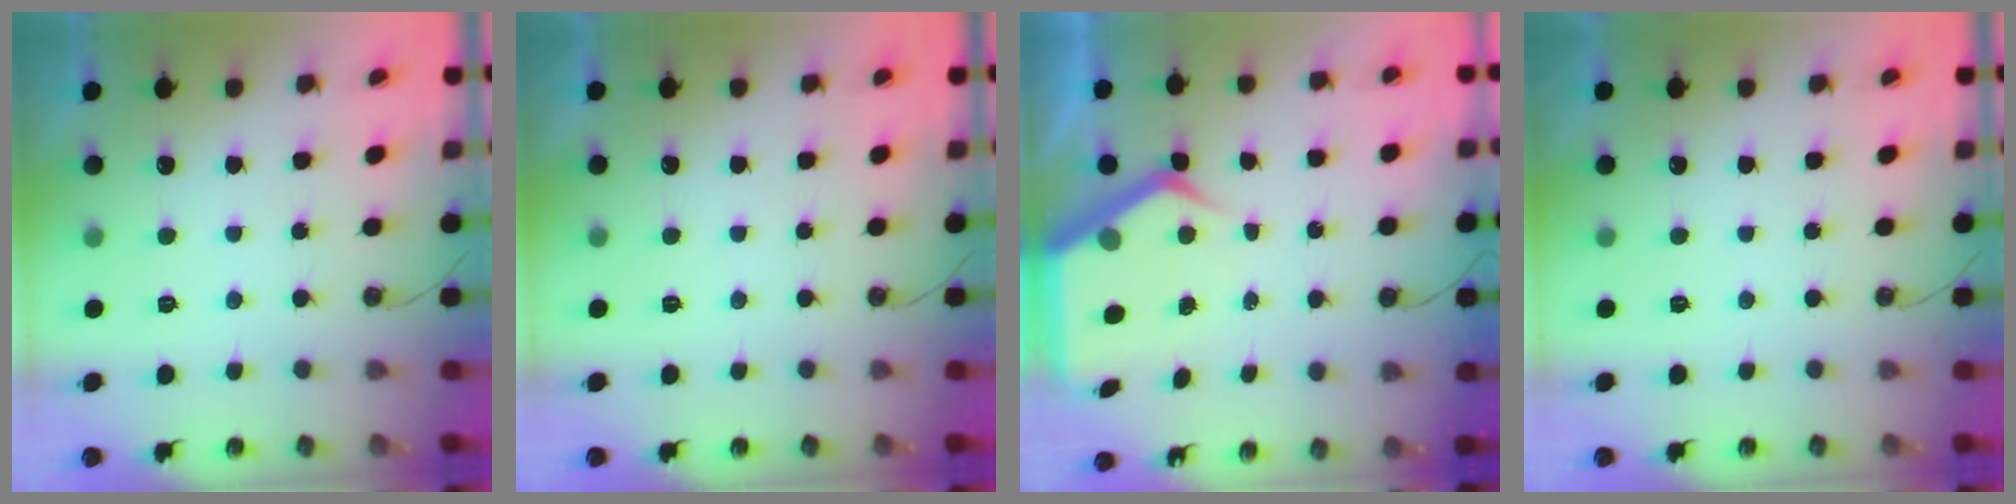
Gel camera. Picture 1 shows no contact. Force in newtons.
{"total": 0.0}
{"total": 7.5, "press": 7.5, "slide": 0.5}
{"total": 0.0}